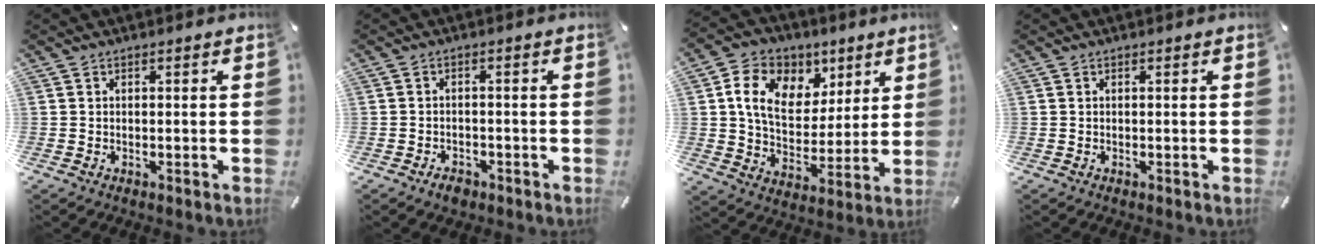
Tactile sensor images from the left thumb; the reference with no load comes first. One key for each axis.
{"total": 2.5, "fx": -1.7, "fy": 1.6, "fz": 1.0, "tx": -0.017, "ty": 0.008, "tz": -0.033}
{"total": 13.3, "fx": 5.7, "fy": 10.2, "fz": 6.4, "tx": -0.112, "ty": -0.015, "tz": 0.110}
{"total": 0.0}